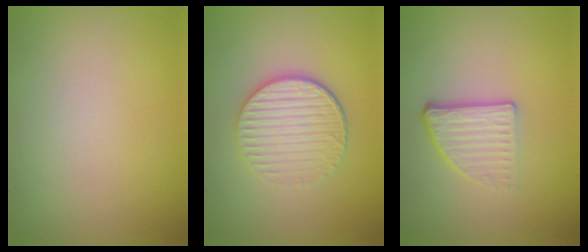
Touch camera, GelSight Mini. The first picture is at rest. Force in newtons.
{"total": 4.3, "press": 3.5, "slide": 2.5}
{"total": 3.8, "press": 2.4, "slide": 3.0}